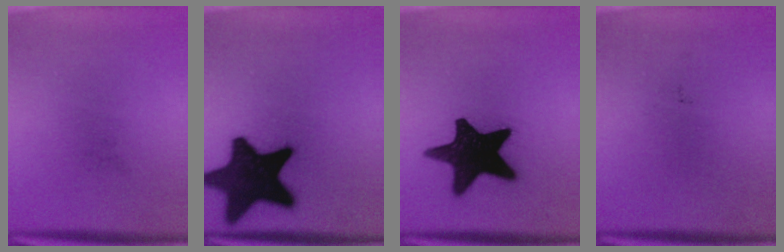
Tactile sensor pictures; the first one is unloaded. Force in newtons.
{"total": 19.2}
{"total": 18.2}
{"total": 0.0}